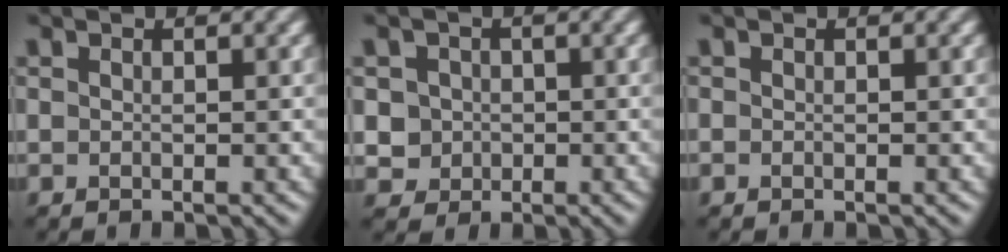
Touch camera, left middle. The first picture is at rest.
{"total": 3.1, "force": [0.3, 3.0, 0.9], "torque": [-0.008, 0.007, 0.006]}
{"total": 0.0}